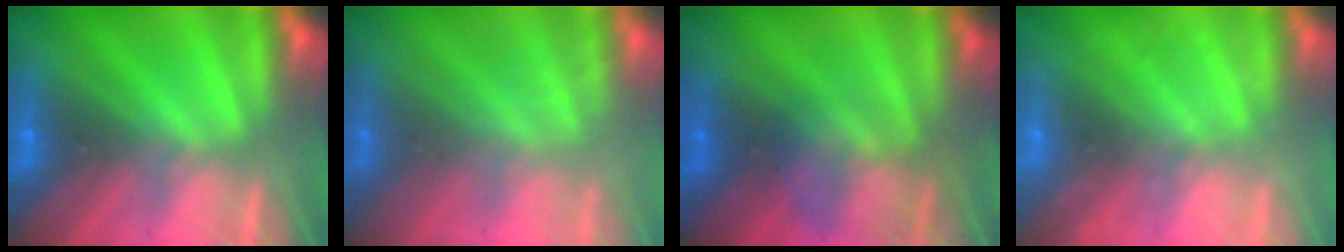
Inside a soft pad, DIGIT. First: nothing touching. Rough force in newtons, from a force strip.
{"total": 2.4}
{"total": 2.3}
{"total": 2.4}